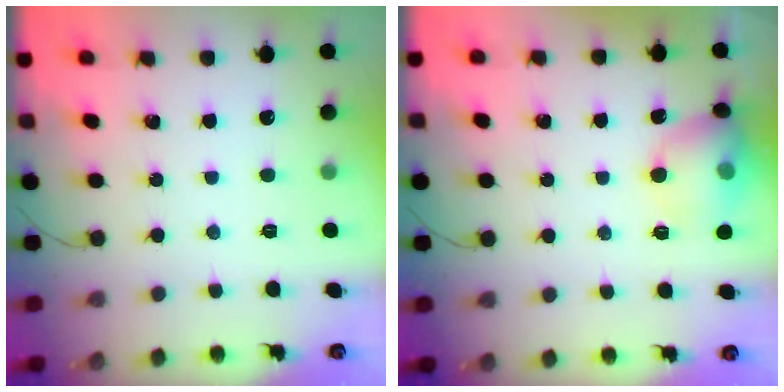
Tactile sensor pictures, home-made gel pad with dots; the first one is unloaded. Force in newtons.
{"total": 12.6, "press": 12.3, "slide": 2.5}